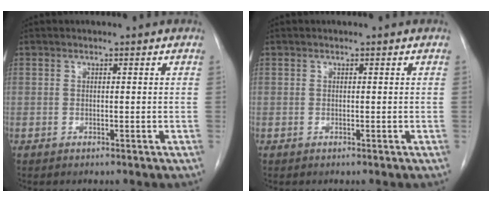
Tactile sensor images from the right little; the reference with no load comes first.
{"total": 0.0}